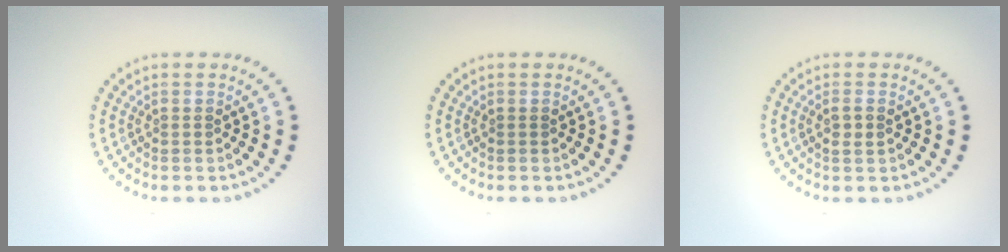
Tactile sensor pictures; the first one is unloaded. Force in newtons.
{"total": 0.0}
{"total": 1.2, "press": 1.2, "slide": 0.3}